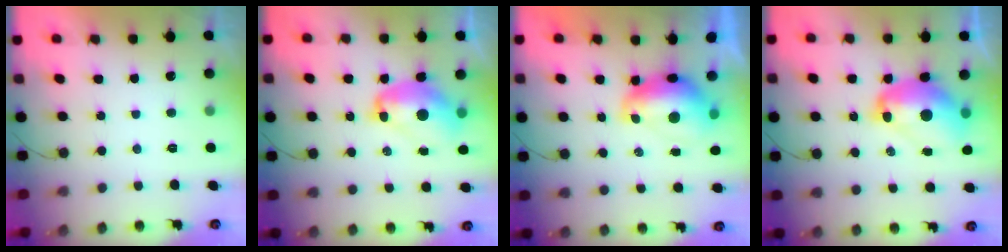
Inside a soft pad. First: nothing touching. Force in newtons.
{"total": 12.3, "press": 12.2, "slide": 1.1}
{"total": 10.9, "press": 10.9, "slide": 0.9}
{"total": 13.9, "press": 13.8, "slide": 1.7}